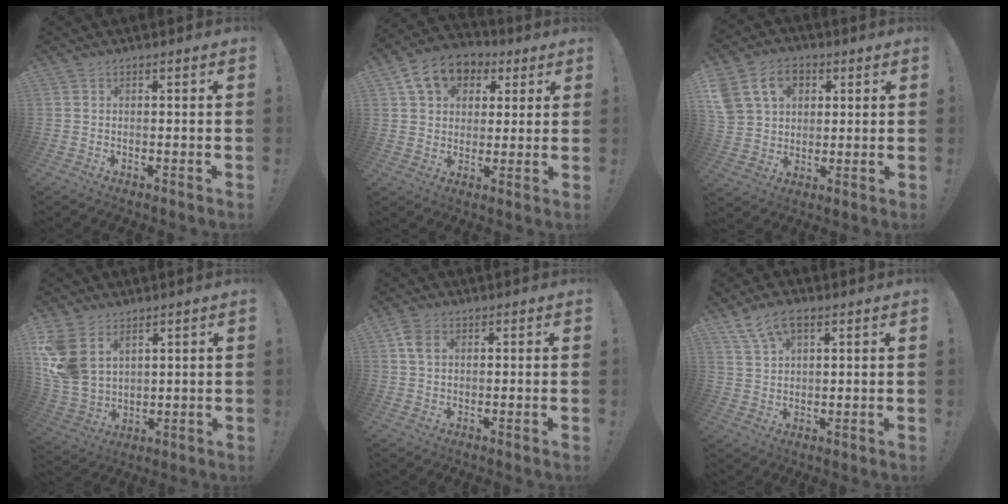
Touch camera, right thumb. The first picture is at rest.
{"total": 12.0, "force": [5.5, 9.2, 5.5], "torque": [-0.084, -0.018, 0.110]}
{"total": 14.6, "force": [5.5, 11.2, 7.6], "torque": [-0.128, -0.009, 0.112]}
{"total": 12.2, "force": [5.4, 8.6, 6.7], "torque": [-0.143, -0.034, 0.108]}
{"total": 4.1, "force": [1.3, 2.6, 2.9], "torque": [-0.065, 0.004, 0.025]}
{"total": 7.7, "force": [4.3, 3.9, 5.1], "torque": [-0.091, -0.006, 0.083]}